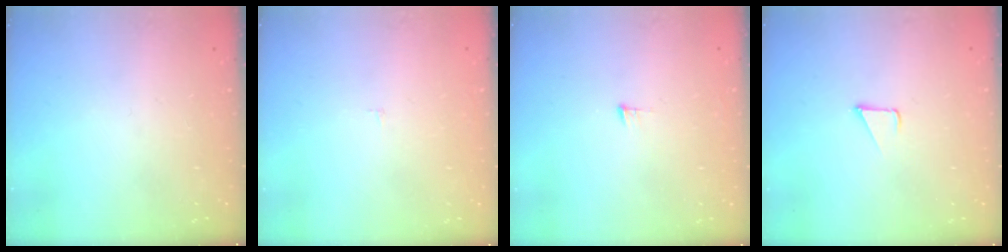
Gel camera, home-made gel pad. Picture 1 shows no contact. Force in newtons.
{"total": 1.6, "press": 1.6, "slide": 0.1}
{"total": 4.5, "press": 4.5, "slide": 0.3}
{"total": 2.3, "press": 2.3, "slide": 0.2}